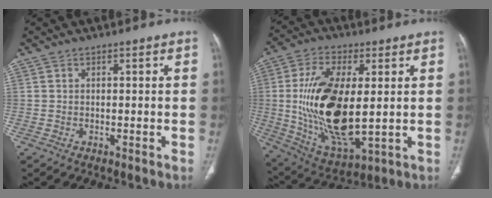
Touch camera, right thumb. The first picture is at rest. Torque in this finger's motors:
{"motor_torque": [2.57, 2.44, 2.17, -0.59, 0.74]}